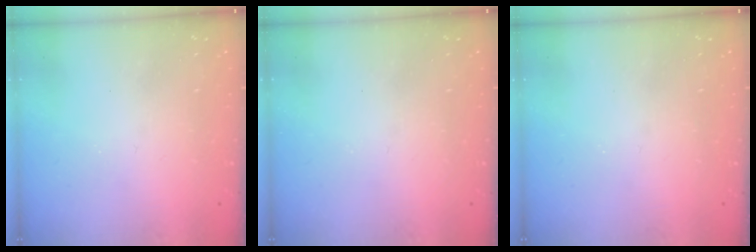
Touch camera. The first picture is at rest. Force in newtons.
{"total": 0.0}
{"total": 0.0}